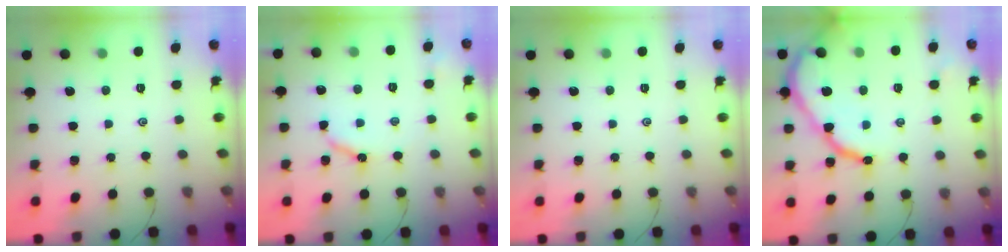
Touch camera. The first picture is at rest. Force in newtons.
{"total": 6.2, "press": 6.2, "slide": 0.4}
{"total": 0.0}
{"total": 12.4, "press": 12.4, "slide": 1.2}